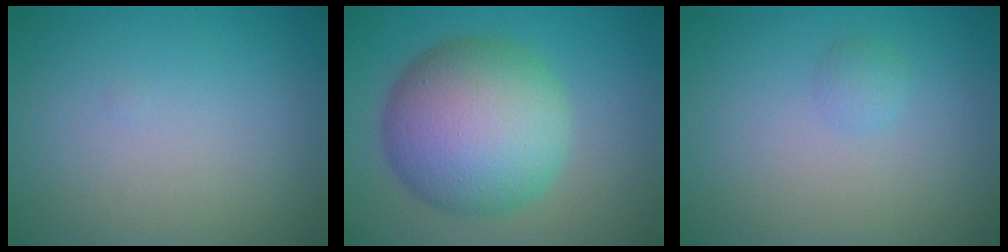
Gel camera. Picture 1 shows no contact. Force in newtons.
{"total": 11.4, "press": 11.4, "slide": 0.3}
{"total": 0.9, "press": 0.8, "slide": 0.1}